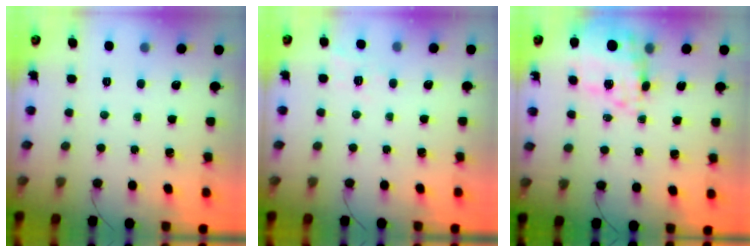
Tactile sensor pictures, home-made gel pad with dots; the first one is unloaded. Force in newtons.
{"total": 7.7, "press": 7.4, "slide": 2.1}
{"total": 10.7, "press": 10.2, "slide": 3.4}